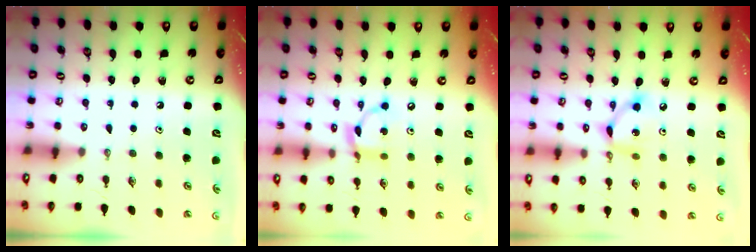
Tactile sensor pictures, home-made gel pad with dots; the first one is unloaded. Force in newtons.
{"total": 9.4, "press": 9.4, "slide": 0.4}
{"total": 8.5, "press": 8.5, "slide": 0.5}